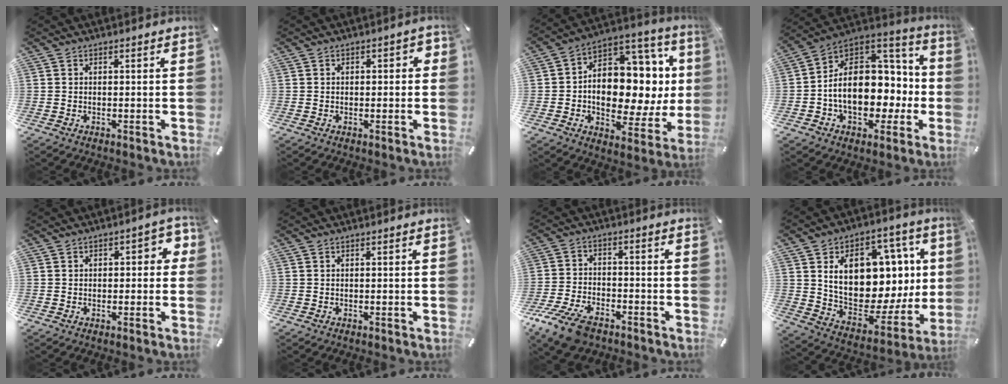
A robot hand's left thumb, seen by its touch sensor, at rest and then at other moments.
{"total": 1.8, "force": [-0.5, 1.4, 1.0], "torque": [-0.011, 0.005, -0.013]}
{"total": 15.3, "force": [0.3, 10.4, 11.1], "torque": [-0.160, -0.035, 0.006]}
{"total": 18.1, "force": [-1.5, 13.5, 12.0], "torque": [-0.194, -0.006, -0.015]}
{"total": 4.0, "force": [0.0, 2.7, 3.0], "torque": [-0.035, 0.004, -0.008]}
{"total": 0.0}
{"total": 10.1, "force": [-7.0, 5.0, 5.3], "torque": [-0.112, 0.031, -0.131]}
{"total": 21.2, "force": [5.5, 13.5, 15.5], "torque": [-0.229, -0.053, 0.099]}